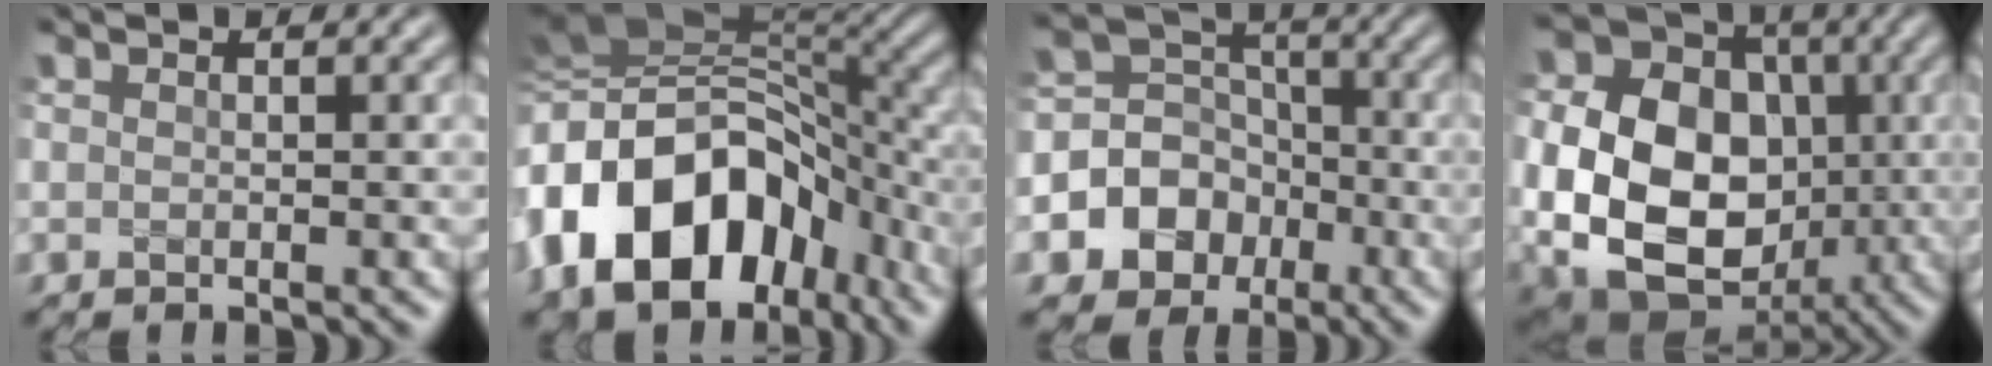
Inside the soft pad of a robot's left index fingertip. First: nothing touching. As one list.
[{"total": 17.0, "force": [-5.2, 12.0, 10.9], "torque": [-0.214, -0.017, -0.089]}, {"total": 8.4, "force": [-3.1, 7.5, 2.4], "torque": [-0.038, 0.010, -0.081]}, {"total": 16.1, "force": [-1.5, 12.9, 9.6], "torque": [-0.193, -0.009, -0.032]}]